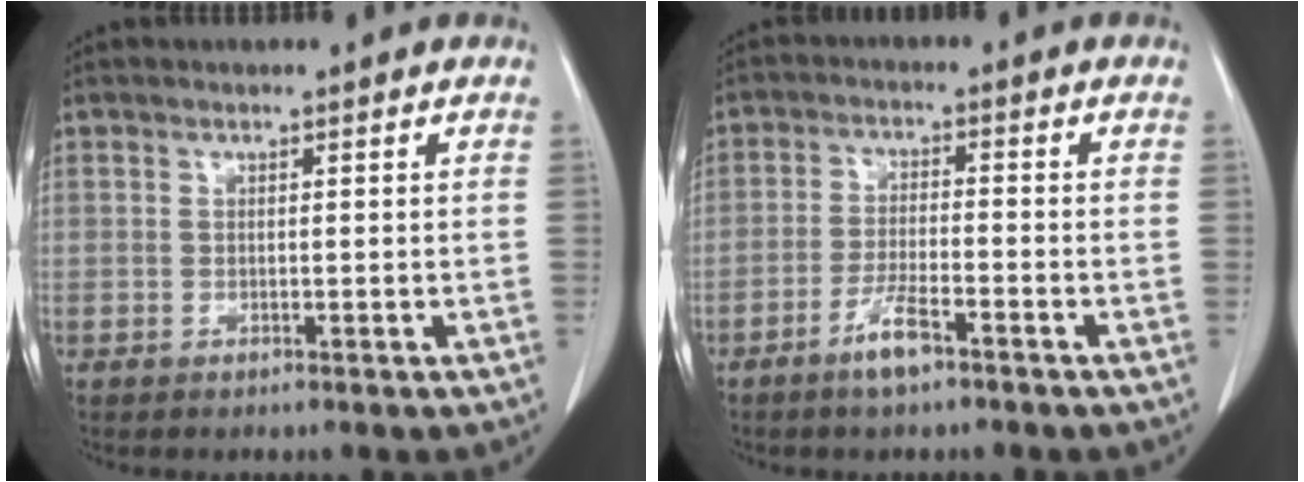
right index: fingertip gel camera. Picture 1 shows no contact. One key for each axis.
{"total": 4.9, "fx": -3.3, "fy": 0.7, "fz": 3.6, "tx": -0.069, "ty": -0.002, "tz": -0.061}